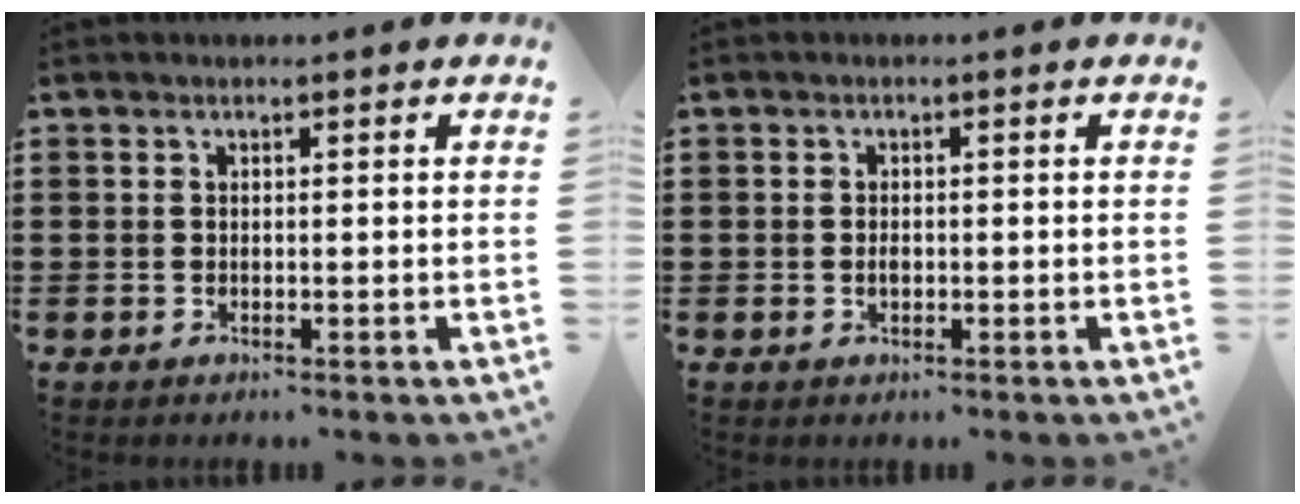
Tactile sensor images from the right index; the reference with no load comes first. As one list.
[{"total": 1.3, "force": [-0.2, 0.7, 1.1], "torque": [-0.023, -0.001, -0.003]}]